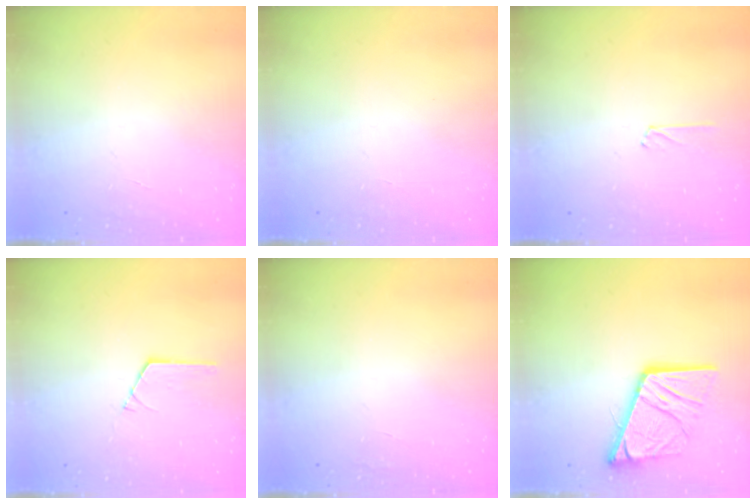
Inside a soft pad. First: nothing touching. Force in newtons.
{"total": 0.0}
{"total": 2.5, "press": 2.5, "slide": 0.3}
{"total": 1.1, "press": 1.0, "slide": 0.1}
{"total": 0.0}
{"total": 16.5, "press": 16.4, "slide": 1.9}